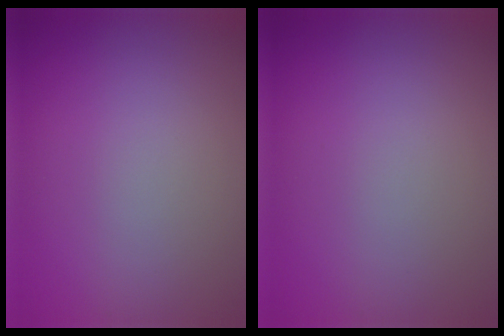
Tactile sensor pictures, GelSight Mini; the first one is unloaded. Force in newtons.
{"total": 0.0}